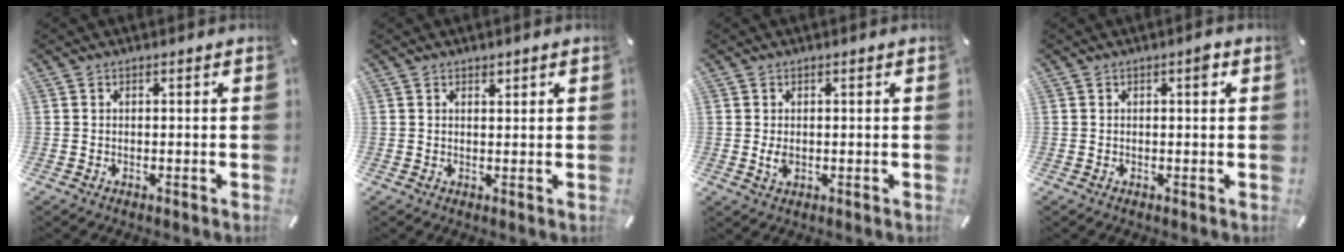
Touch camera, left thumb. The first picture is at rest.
{"total": 1.0, "force": [0.8, 0.5, 0.3], "torque": [-0.007, -0.002, 0.016]}
{"total": 2.4, "force": [0.0, 1.4, 1.9], "torque": [-0.044, -0.001, -0.003]}
{"total": 2.1, "force": [0.7, 0.8, 1.9], "torque": [-0.015, -0.001, 0.003]}